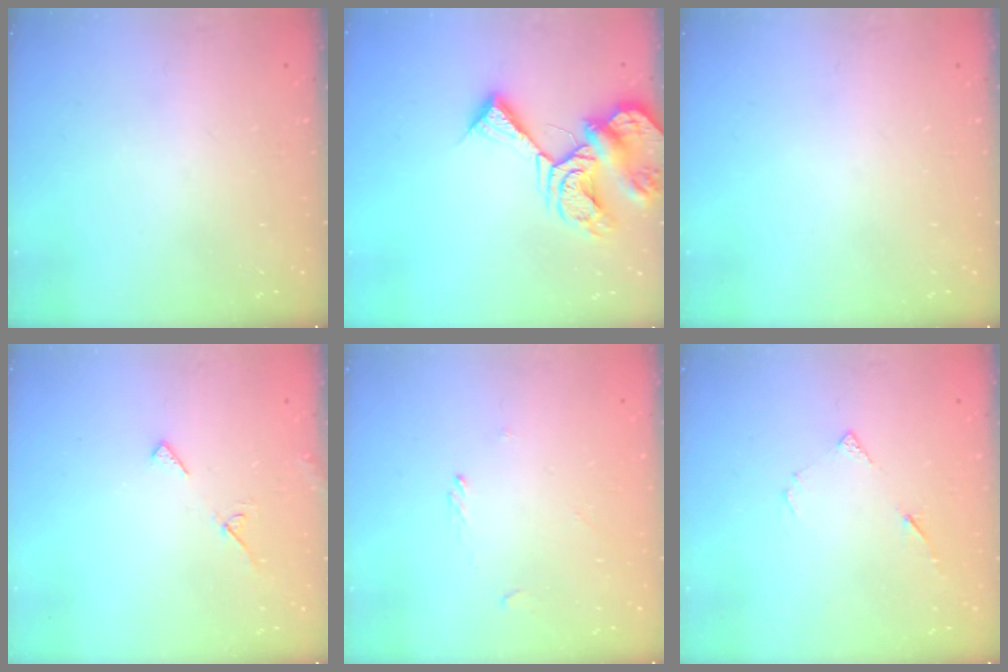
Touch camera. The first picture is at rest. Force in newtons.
{"total": 11.8, "press": 11.7, "slide": 1.4}
{"total": 0.0}
{"total": 4.3, "press": 4.2, "slide": 0.4}
{"total": 0.7, "press": 0.5, "slide": 0.4}
{"total": 4.9, "press": 4.9, "slide": 0.5}